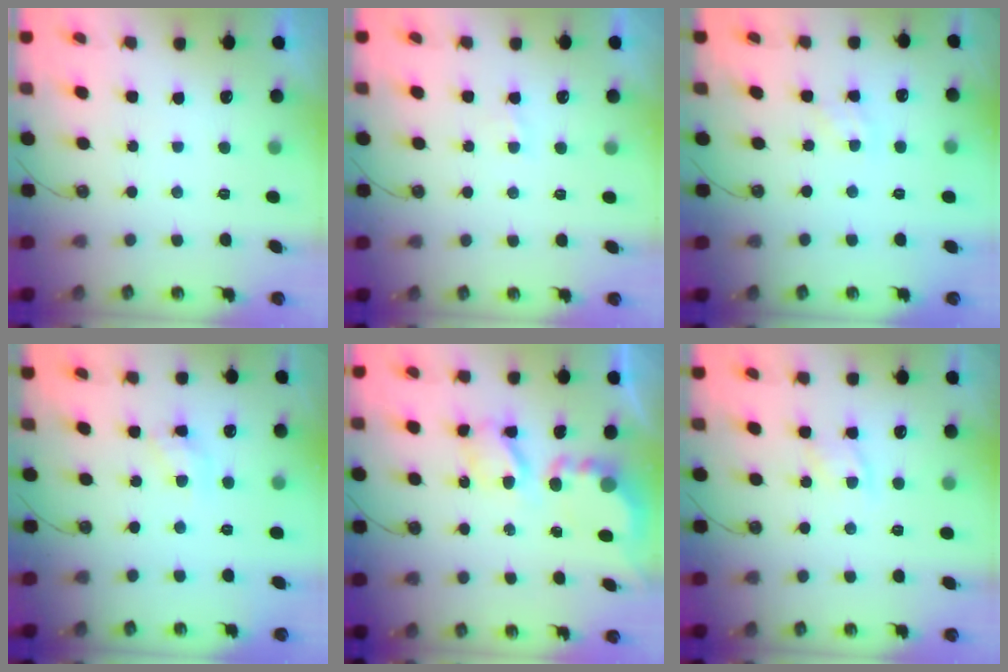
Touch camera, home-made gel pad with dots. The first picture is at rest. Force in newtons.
{"total": 1.6, "press": 1.6, "slide": 0.2}
{"total": 1.7, "press": 1.7, "slide": 0.3}
{"total": 7.3, "press": 7.3, "slide": 0.4}
{"total": 6.8, "press": 6.8, "slide": 0.5}
{"total": 6.5, "press": 6.5, "slide": 0.8}